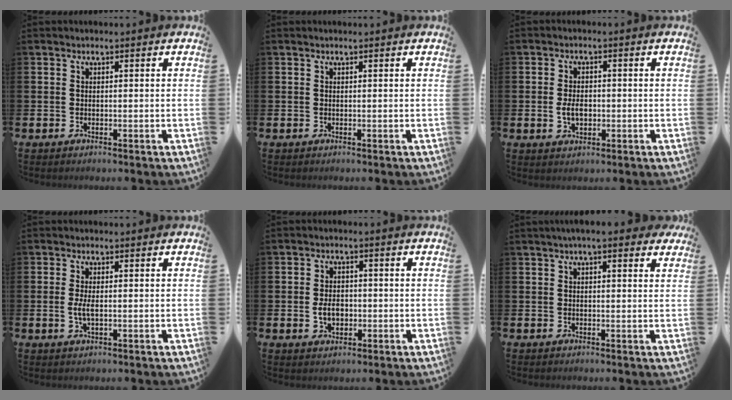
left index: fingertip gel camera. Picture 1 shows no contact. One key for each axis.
{"total": 0.0}
{"total": 3.1, "fx": -0.3, "fy": 2.0, "fz": 2.4, "tx": -0.035, "ty": 0.002, "tz": -0.008}
{"total": 2.3, "fx": 0.0, "fy": 0.8, "fz": 2.1, "tx": -0.038, "ty": 0.000, "tz": -0.002}
{"total": 3.3, "fx": -0.5, "fy": 2.3, "fz": 2.3, "tx": -0.027, "ty": -0.002, "tz": -0.015}
{"total": 2.9, "fx": 2.4, "fy": 0.4, "fz": 1.5, "tx": -0.025, "ty": -0.005, "tz": 0.041}